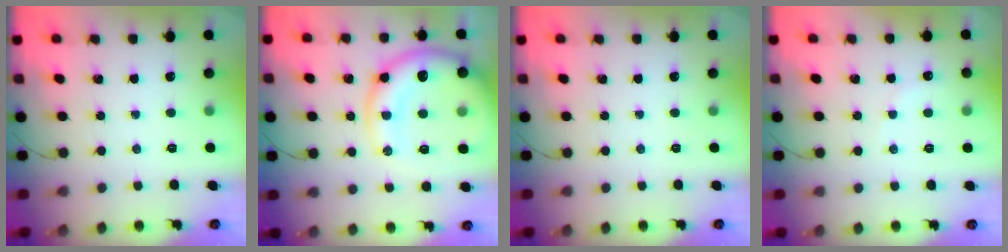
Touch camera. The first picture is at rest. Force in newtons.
{"total": 17.6, "press": 17.2, "slide": 3.4}
{"total": 0.0}
{"total": 5.0, "press": 4.9, "slide": 1.0}